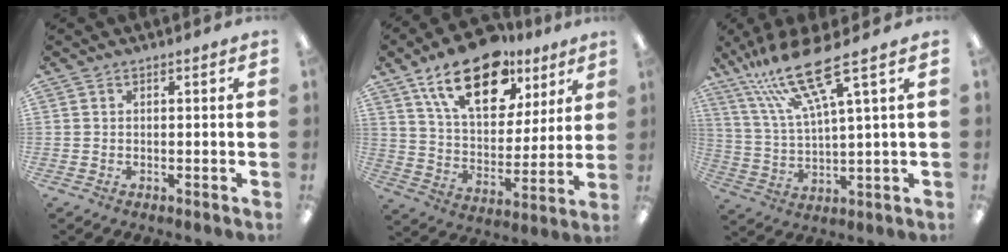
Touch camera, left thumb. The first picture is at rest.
{"total": 20.7, "force": [13.0, 10.6, 12.1], "torque": [-0.194, -0.056, 0.223]}
{"total": 16.7, "force": [11.1, 3.0, 12.1], "torque": [-0.254, -0.050, 0.185]}